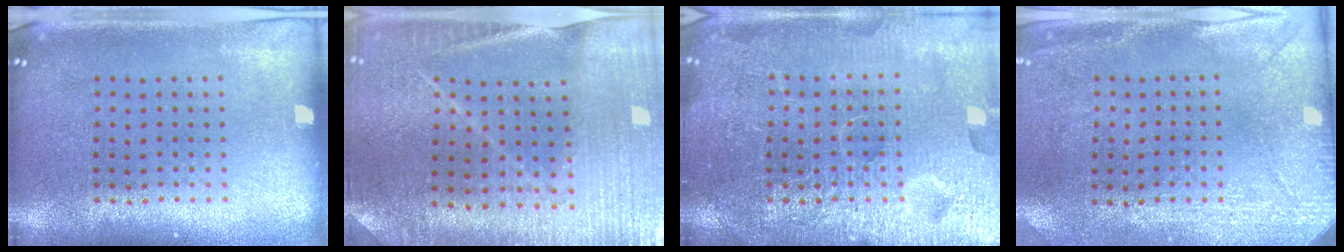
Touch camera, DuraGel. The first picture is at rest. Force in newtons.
{"total": 2.0, "press": 2.0, "slide": 0.1}
{"total": 7.2, "press": 7.1, "slide": 0.9}
{"total": 2.9, "press": 2.3, "slide": 1.8}